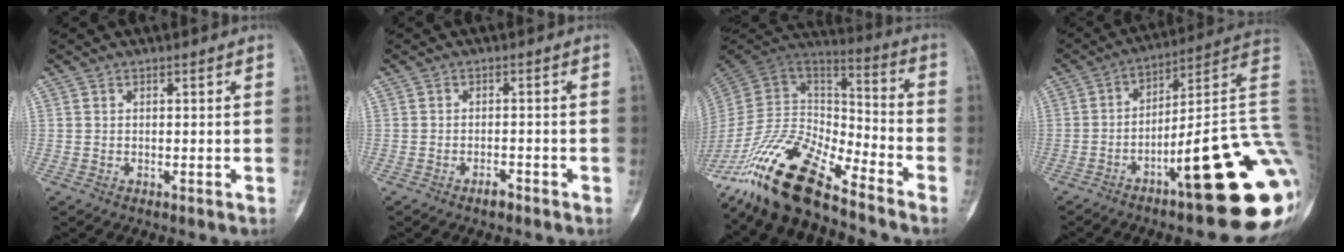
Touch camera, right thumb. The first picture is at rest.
{"total": 1.9, "force": [-1.4, 0.8, 1.0], "torque": [-0.018, 0.007, -0.024]}
{"total": 19.5, "force": [-14.8, 6.2, 11.1], "torque": [-0.195, 0.083, -0.281]}
{"total": 24.9, "force": [-7.9, 4.8, 23.1], "torque": [-0.248, 0.055, -0.108]}